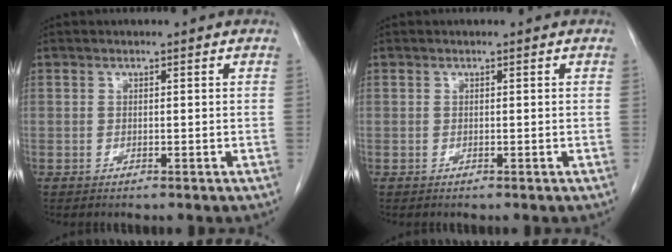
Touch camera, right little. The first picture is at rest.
{"total": 0.0}